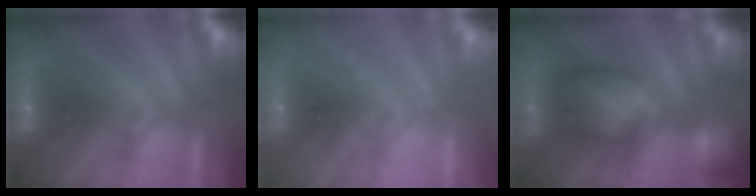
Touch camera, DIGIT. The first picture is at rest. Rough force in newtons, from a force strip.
{"total": 2.3}
{"total": 7.9}